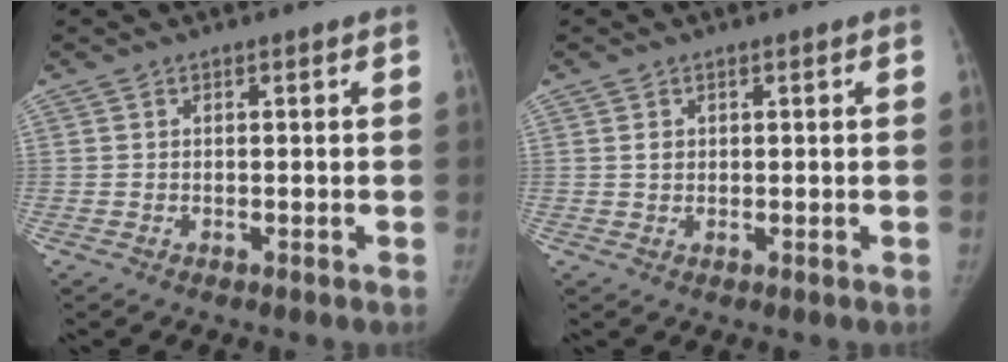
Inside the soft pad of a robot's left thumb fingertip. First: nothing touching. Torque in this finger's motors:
{"motor_torque": [0.60, 0.60, 0.72, -0.62, 0.12]}